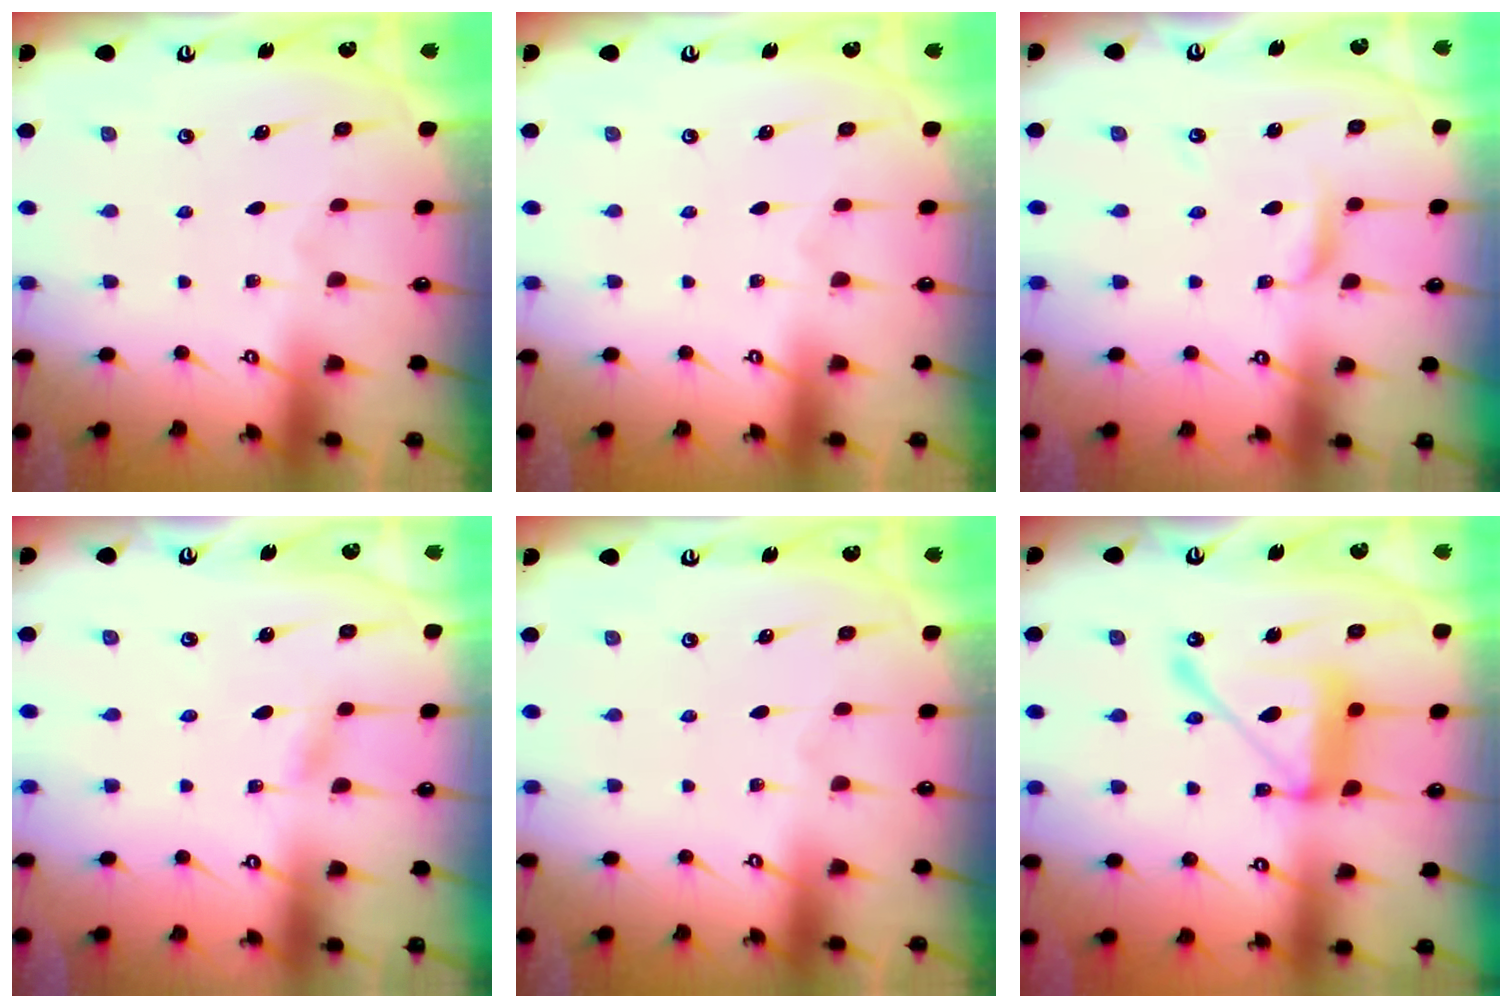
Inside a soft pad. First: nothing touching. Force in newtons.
{"total": 0.0}
{"total": 3.9, "press": 3.9, "slide": 0.2}
{"total": 1.1, "press": 1.1, "slide": 0.1}
{"total": 0.0}
{"total": 18.8, "press": 18.8, "slide": 1.7}